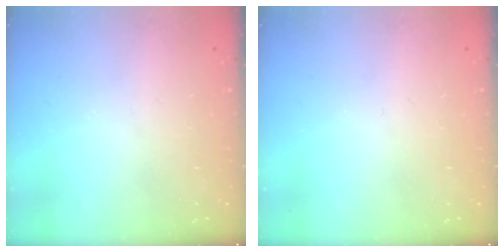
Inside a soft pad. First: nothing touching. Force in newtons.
{"total": 0.0}